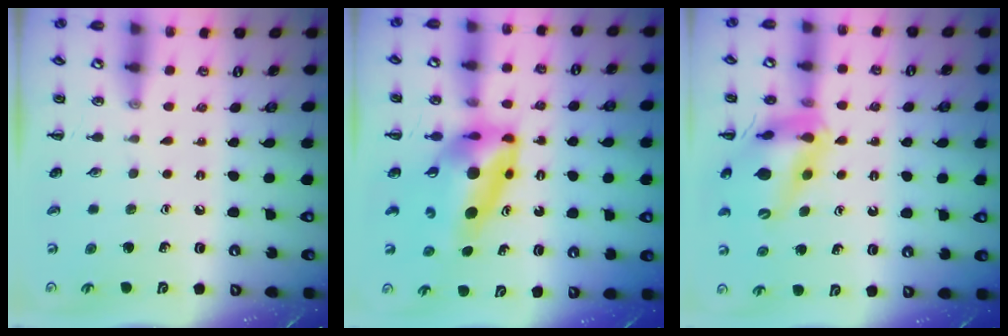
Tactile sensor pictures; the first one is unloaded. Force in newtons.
{"total": 10.0, "press": 9.6, "slide": 3.0}
{"total": 16.9, "press": 16.7, "slide": 2.9}